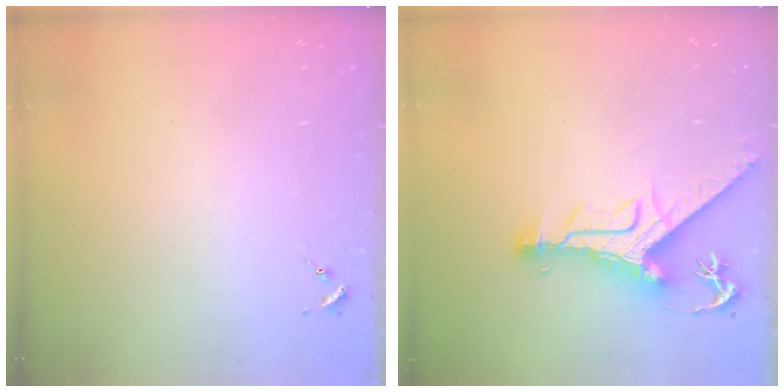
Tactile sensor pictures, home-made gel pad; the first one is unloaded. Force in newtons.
{"total": 11.8, "press": 11.7, "slide": 1.1}